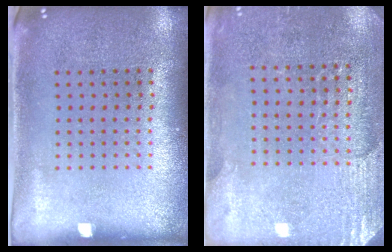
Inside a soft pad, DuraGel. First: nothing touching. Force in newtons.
{"total": 2.8, "press": 2.6, "slide": 0.8}